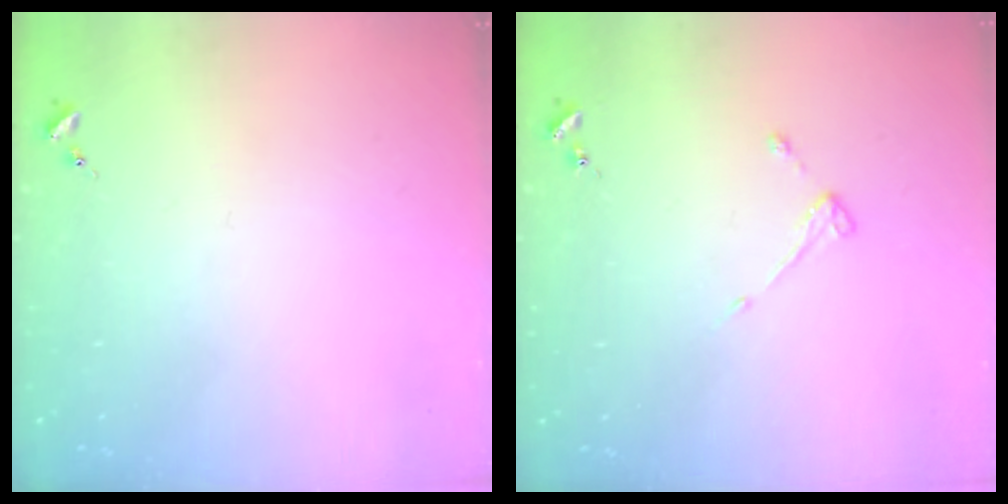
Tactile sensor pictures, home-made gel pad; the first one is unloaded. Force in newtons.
{"total": 3.0, "press": 3.0, "slide": 0.4}